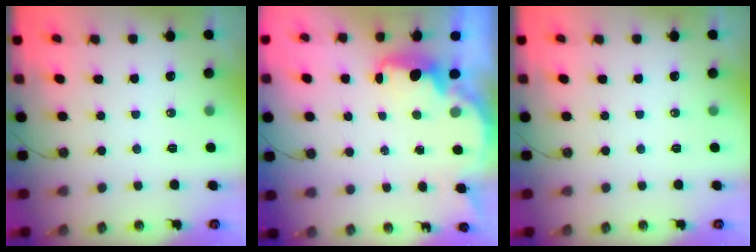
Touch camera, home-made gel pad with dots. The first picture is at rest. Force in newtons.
{"total": 2.3, "press": 2.3, "slide": 0.4}
{"total": 0.0}